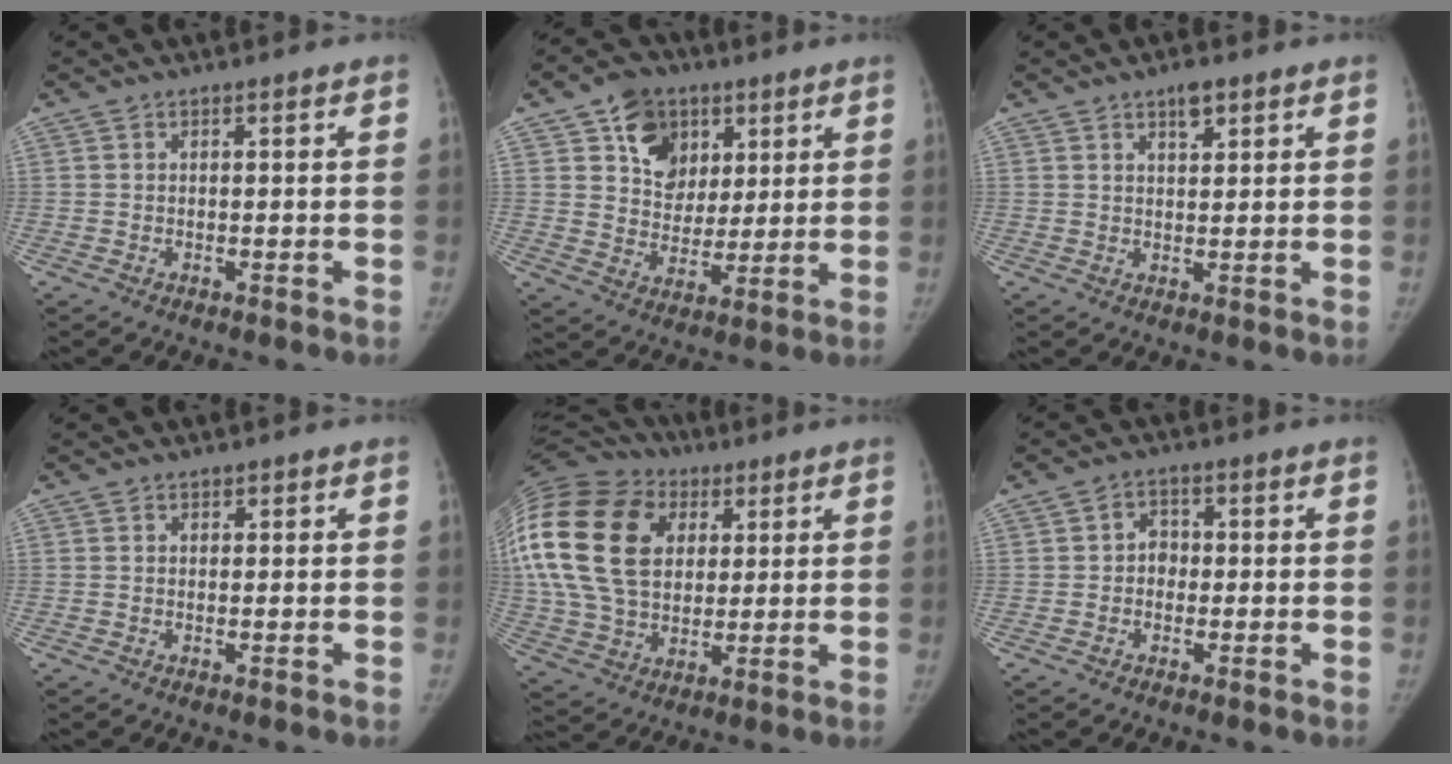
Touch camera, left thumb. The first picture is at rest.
{"total": 12.2, "force": [5.6, 9.6, 5.1], "torque": [-0.042, -0.021, 0.096]}
{"total": 3.4, "force": [2.2, 1.5, 2.2], "torque": [-0.022, -0.012, 0.034]}
{"total": 0.6, "force": [0.4, 0.4, 0.1], "torque": [0.005, -0.002, 0.005]}
{"total": 31.4, "force": [8.3, 22.2, 20.6], "torque": [-0.478, 0.054, 0.165]}
{"total": 3.1, "force": [-0.2, 2.6, 1.5], "torque": [-0.003, 0.009, -0.012]}